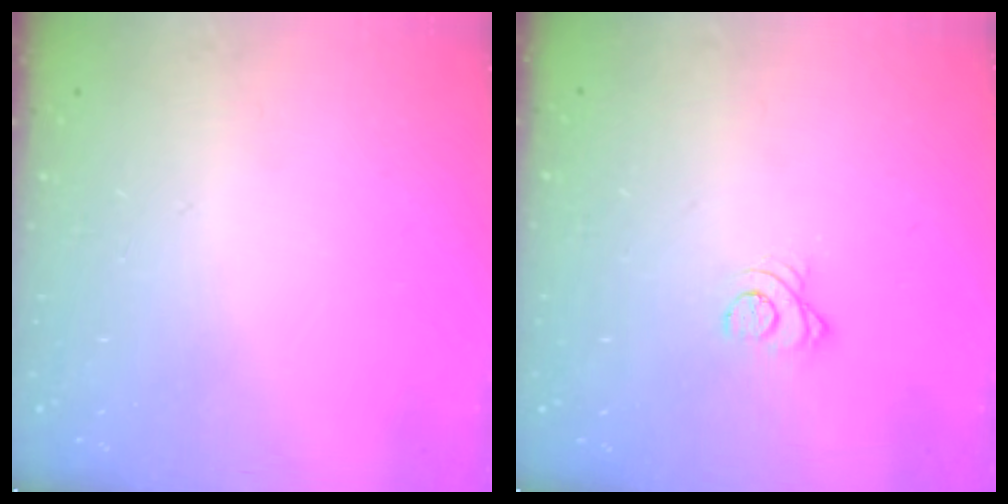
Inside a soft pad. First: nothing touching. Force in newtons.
{"total": 2.8, "press": 2.8, "slide": 0.3}